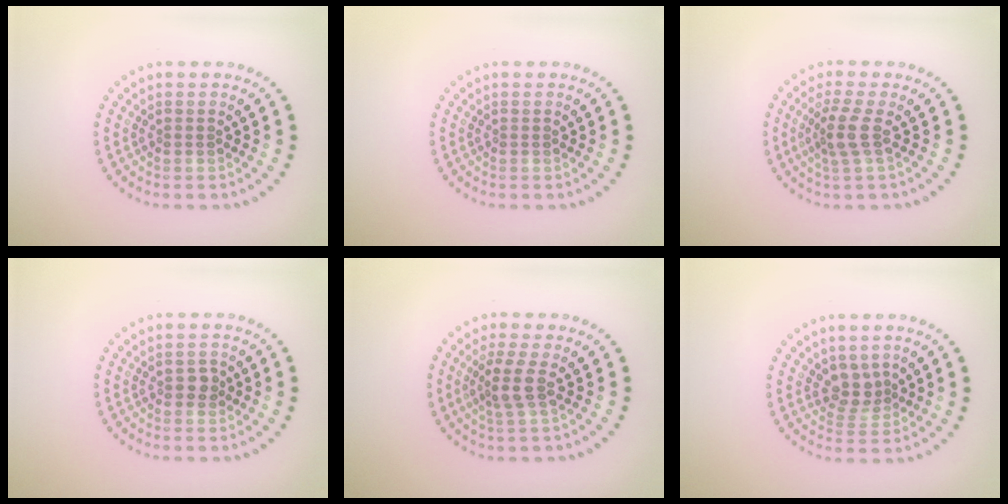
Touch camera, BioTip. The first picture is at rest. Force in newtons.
{"total": 0.0}
{"total": 2.6, "press": 2.0, "slide": 1.7}
{"total": 1.2, "press": 1.2, "slide": 0.1}
{"total": 2.4, "press": 1.9, "slide": 1.5}
{"total": 2.2, "press": 1.7, "slide": 1.4}